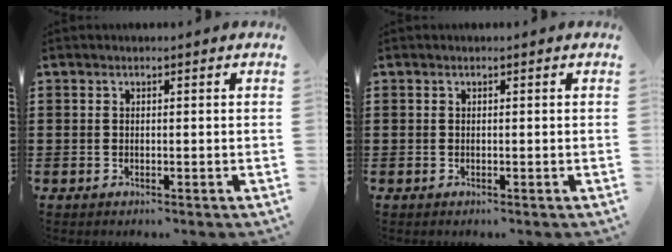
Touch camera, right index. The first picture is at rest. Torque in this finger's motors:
{"motor_torque": [0.47, 1.67, 0.00, 0.02]}